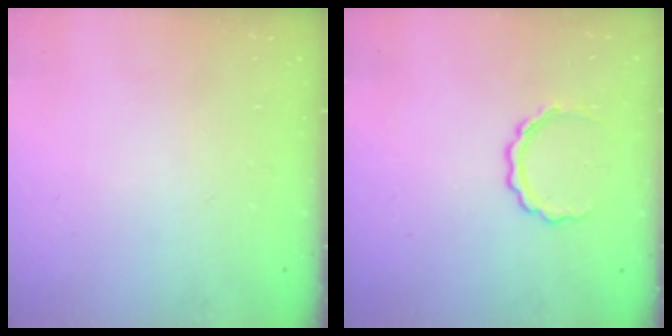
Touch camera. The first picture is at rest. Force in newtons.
{"total": 6.4, "press": 6.2, "slide": 1.5}